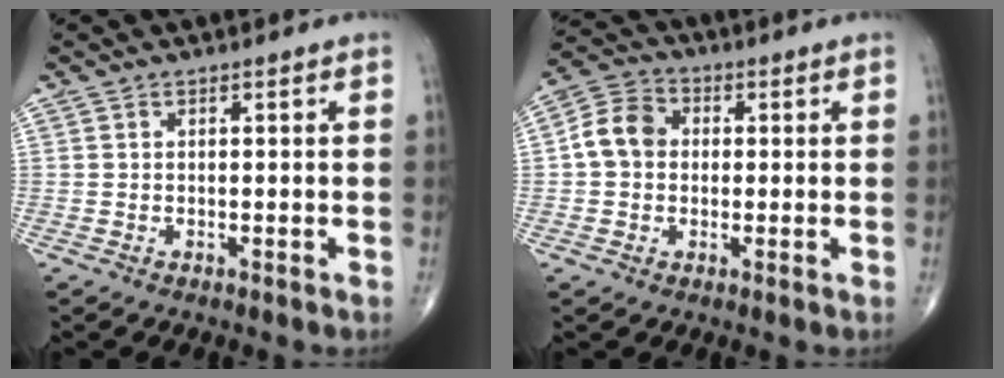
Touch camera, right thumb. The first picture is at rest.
{"total": 7.5, "force": [0.2, 6.2, 4.2], "torque": [-0.069, 0.022, -0.006]}